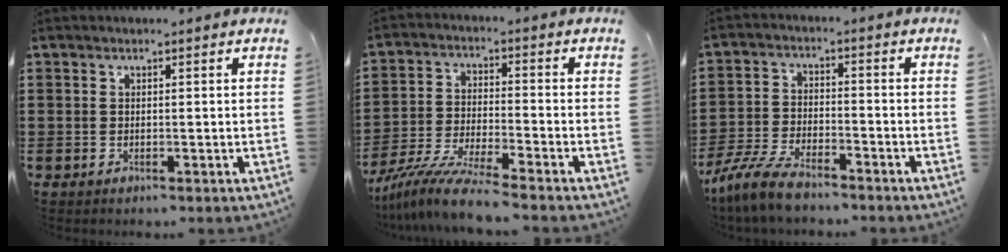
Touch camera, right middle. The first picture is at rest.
{"total": 8.1, "force": [-7.2, -0.1, 3.8], "torque": [-0.086, -0.010, -0.144]}
{"total": 6.6, "force": [-5.8, 1.2, 2.9], "torque": [-0.079, -0.003, -0.116]}